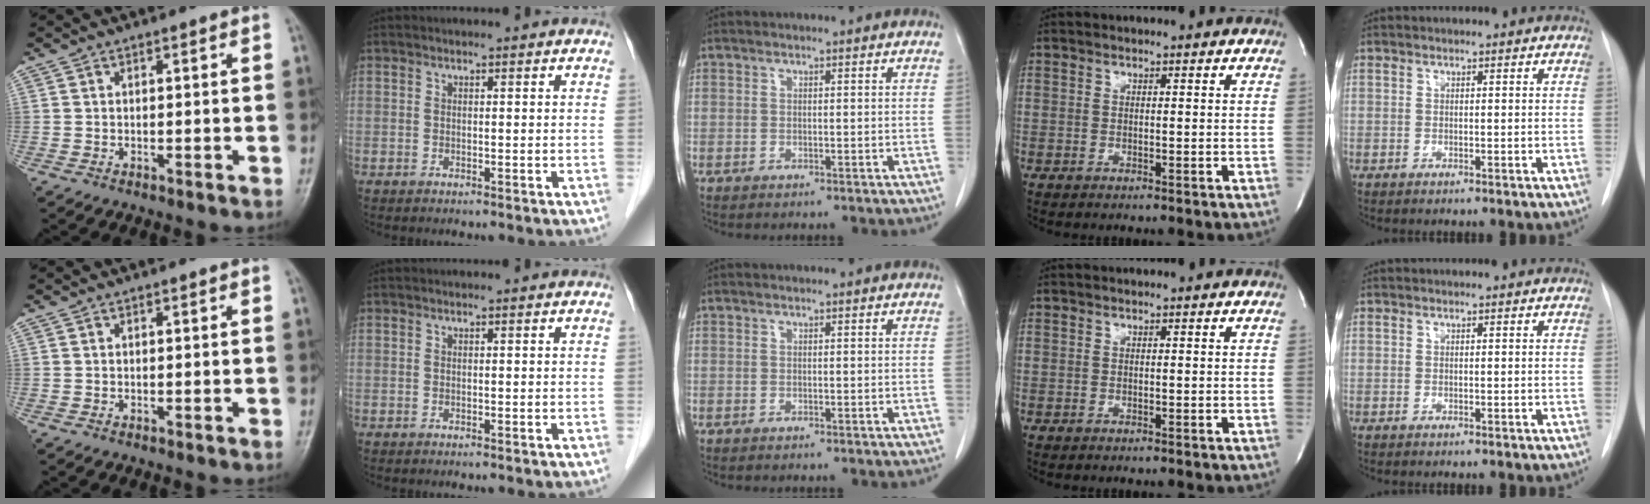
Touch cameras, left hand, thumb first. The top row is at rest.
{}